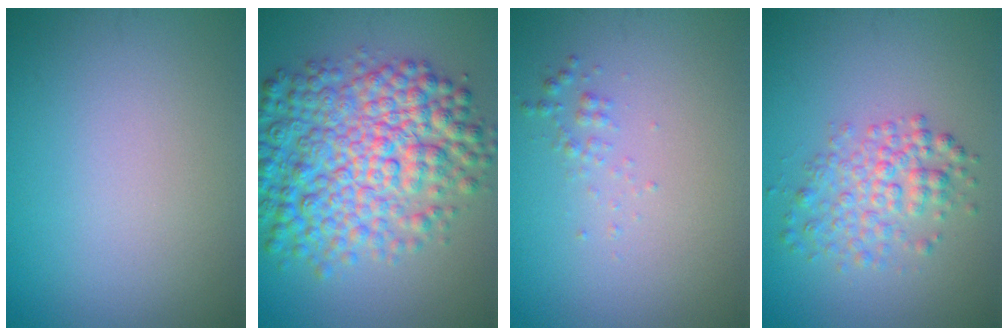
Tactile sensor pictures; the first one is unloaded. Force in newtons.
{"total": 9.8, "press": 9.8, "slide": 0.1}
{"total": 0.9, "press": 0.9, "slide": 0.0}
{"total": 3.4, "press": 3.4, "slide": 0.1}